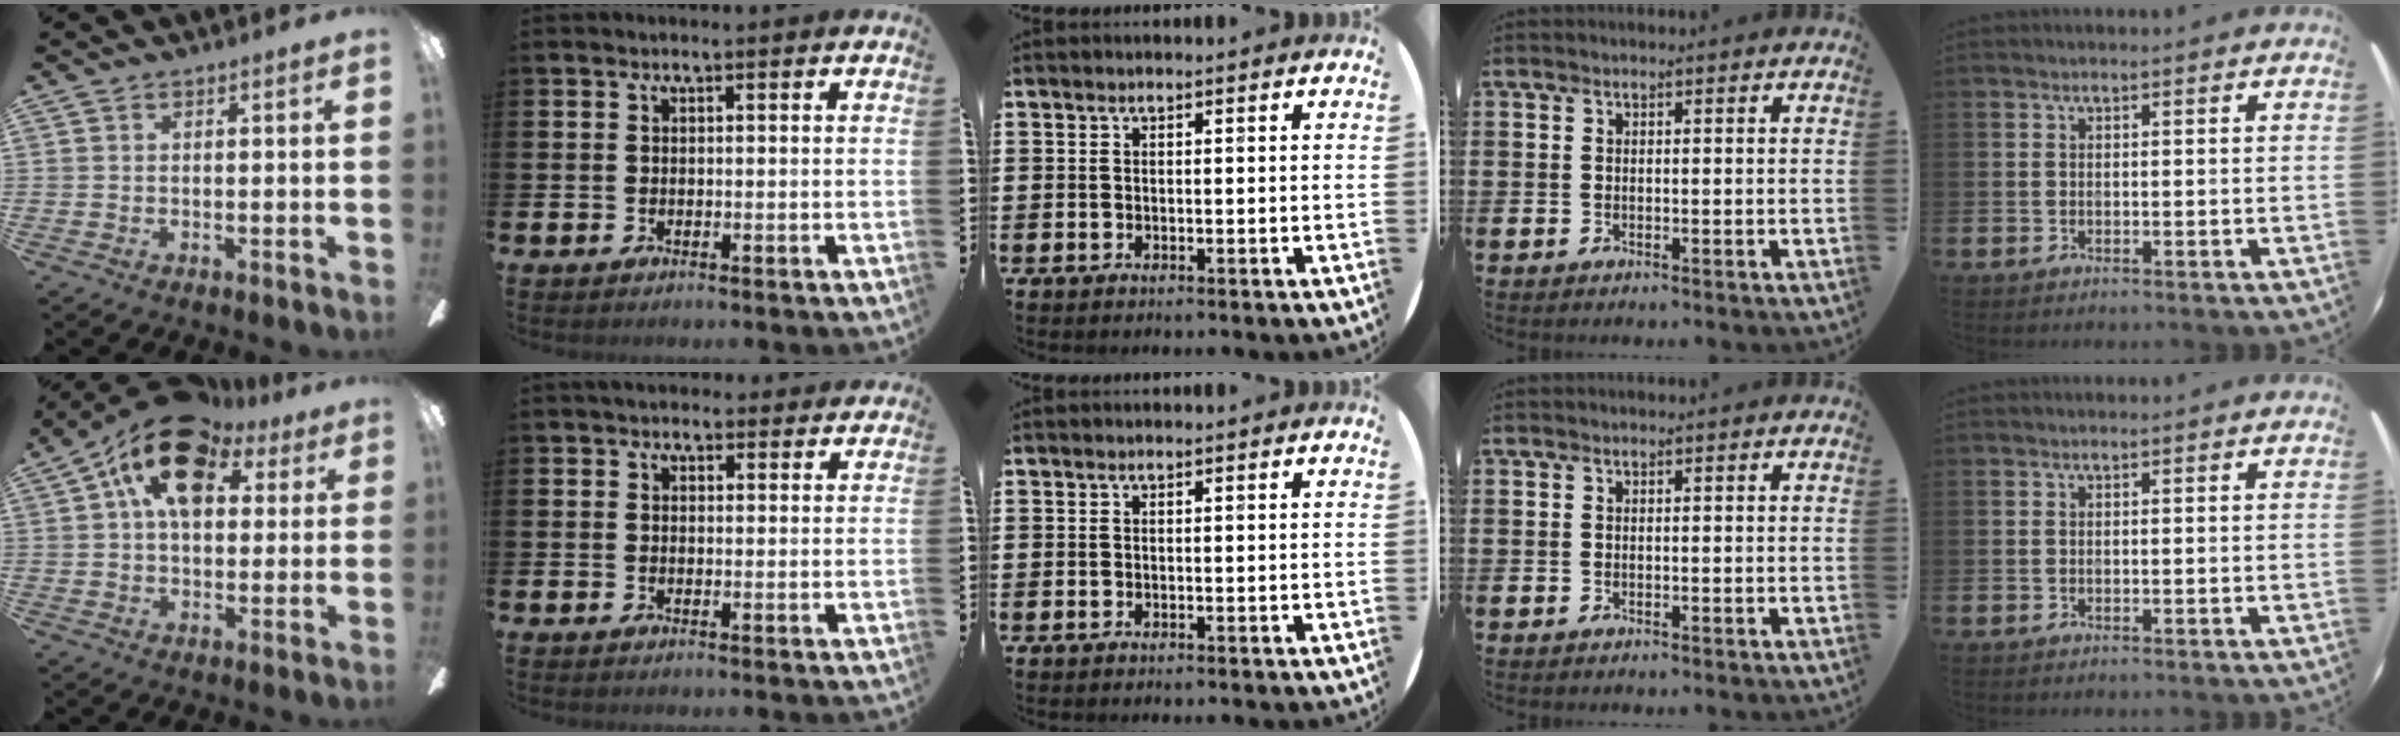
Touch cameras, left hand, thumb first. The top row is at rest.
{"thumb": {"total": 16.1, "force": [7.3, 9.9, 10.4], "torque": [-0.168, -0.013, 0.133]}, "index": {"total": 2.6, "force": [2.3, 1.1, 0.1], "torque": [0.009, -0.008, 0.039]}}